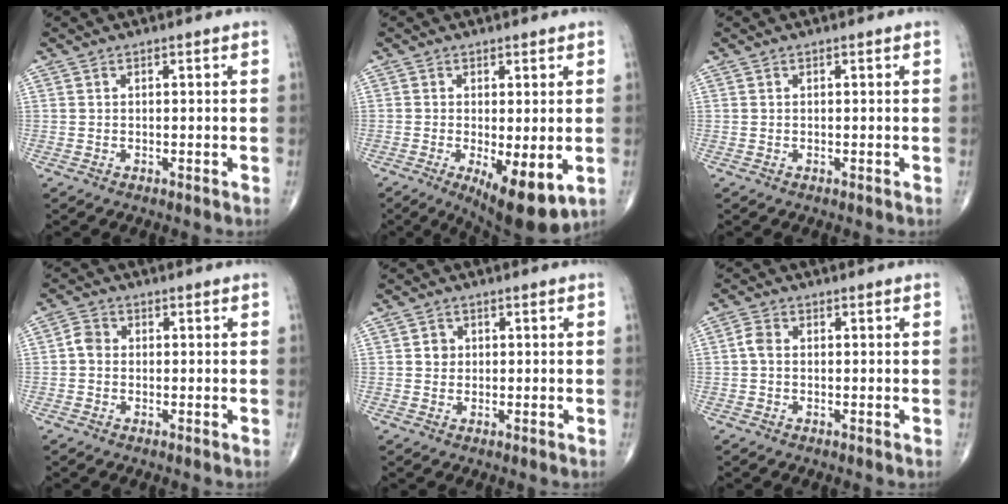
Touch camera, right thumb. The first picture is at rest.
{"total": 10.4, "force": [-3.0, 3.4, 9.3], "torque": [-0.135, -0.023, -0.036]}
{"total": 0.0}
{"total": 2.6, "force": [-0.3, 2.2, 1.4], "torque": [-0.016, 0.008, -0.013]}
{"total": 1.9, "force": [0.2, 1.8, 0.7], "torque": [0.002, 0.004, 0.002]}
{"total": 2.2, "force": [-0.2, 1.5, 1.6], "torque": [-0.029, 0.005, -0.009]}